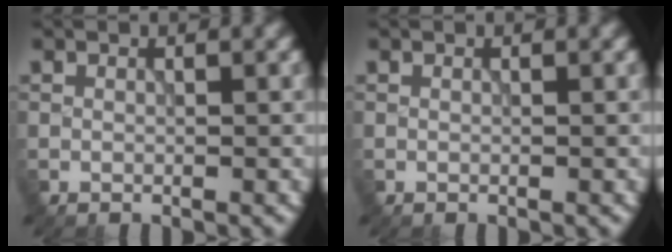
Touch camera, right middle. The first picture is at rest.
{"total": 0.0}